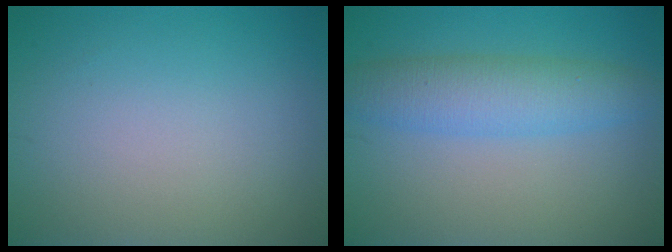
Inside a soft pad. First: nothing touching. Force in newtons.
{"total": 4.5, "press": 4.5, "slide": 0.1}